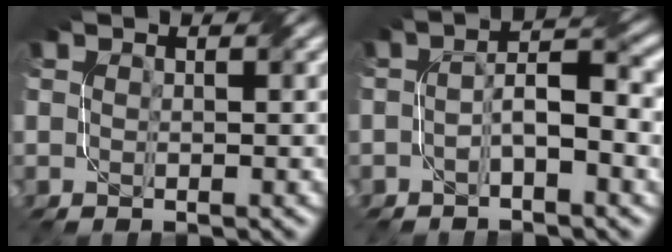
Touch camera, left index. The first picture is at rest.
{"total": 4.5, "force": [-1.2, 1.3, 4.1], "torque": [-0.074, 0.013, -0.025]}